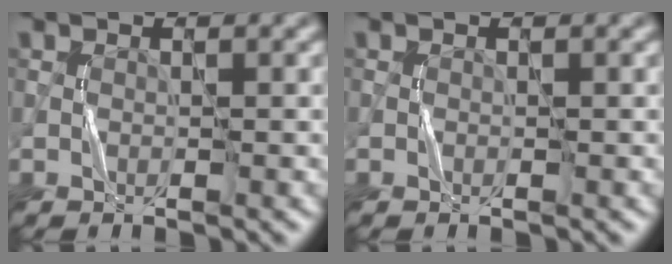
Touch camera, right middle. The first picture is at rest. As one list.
[{"total": 0.0}]